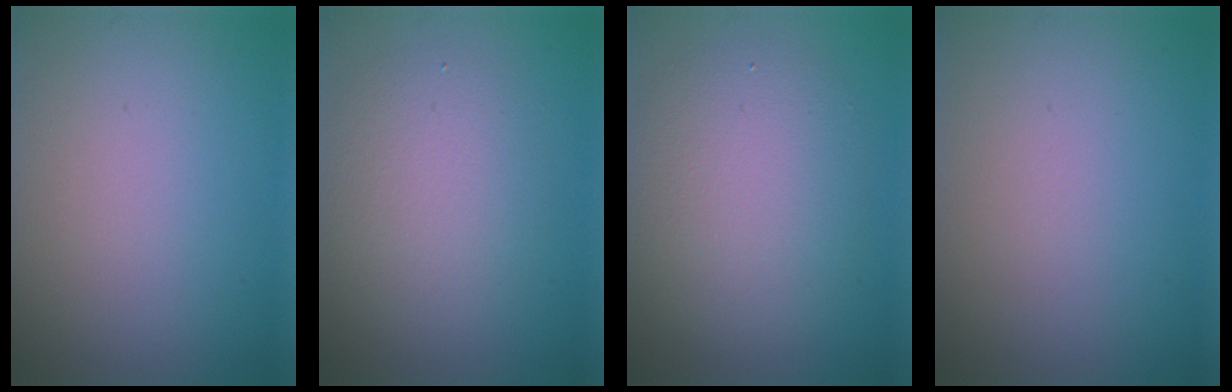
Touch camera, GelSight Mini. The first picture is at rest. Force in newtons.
{"total": 4.1, "press": 4.1, "slide": 0.2}
{"total": 6.1, "press": 6.1, "slide": 0.3}
{"total": 0.0}